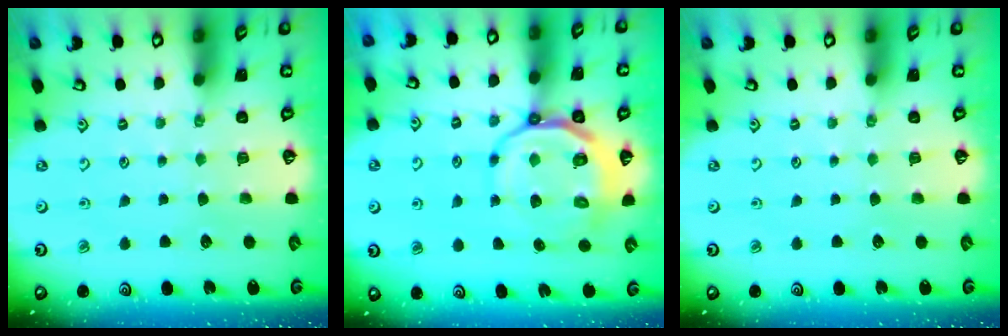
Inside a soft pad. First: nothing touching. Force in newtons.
{"total": 11.0, "press": 10.6, "slide": 2.7}
{"total": 0.0}